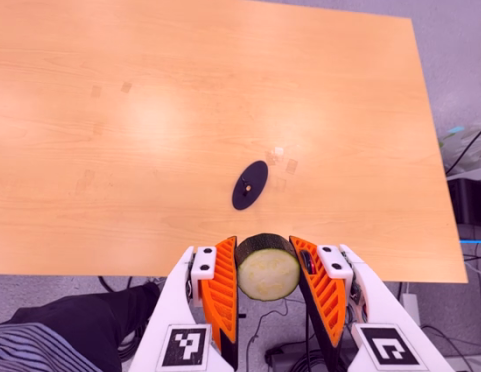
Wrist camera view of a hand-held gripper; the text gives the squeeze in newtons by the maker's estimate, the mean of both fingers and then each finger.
{"total": 11.1, "left": 10.0, "right": 12.2}